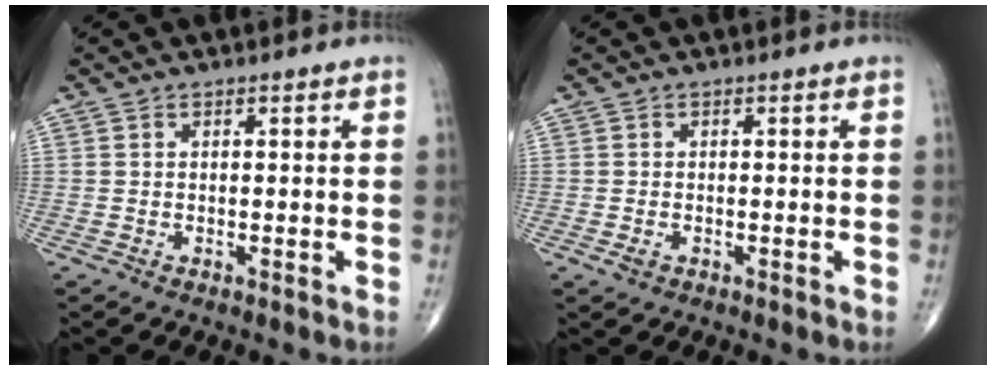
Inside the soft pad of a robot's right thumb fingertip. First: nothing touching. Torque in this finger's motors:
{"motor_torque": [0.53, 0.44, -0.03, -0.10, -0.01]}